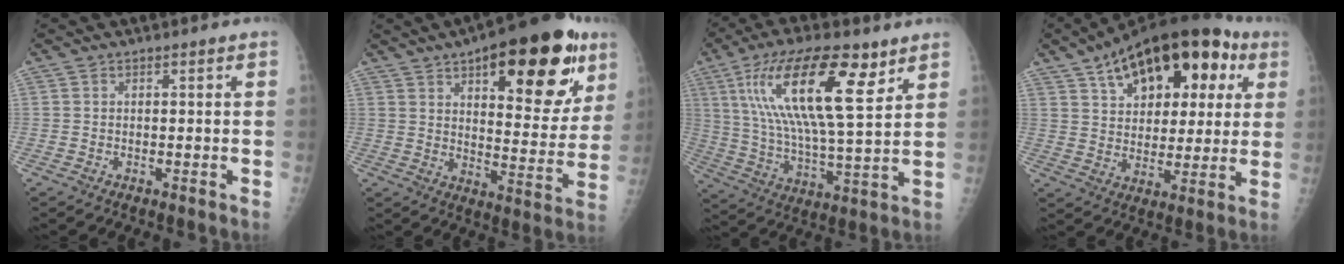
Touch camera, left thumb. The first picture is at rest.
{"total": 25.8, "force": [12.8, 10.5, 19.8], "torque": [-0.229, -0.028, 0.183]}
{"total": 21.4, "force": [9.7, 6.3, 18.0], "torque": [-0.323, -0.028, 0.169]}
{"total": 23.2, "force": [10.0, 13.1, 16.3], "torque": [-0.217, 0.013, 0.155]}